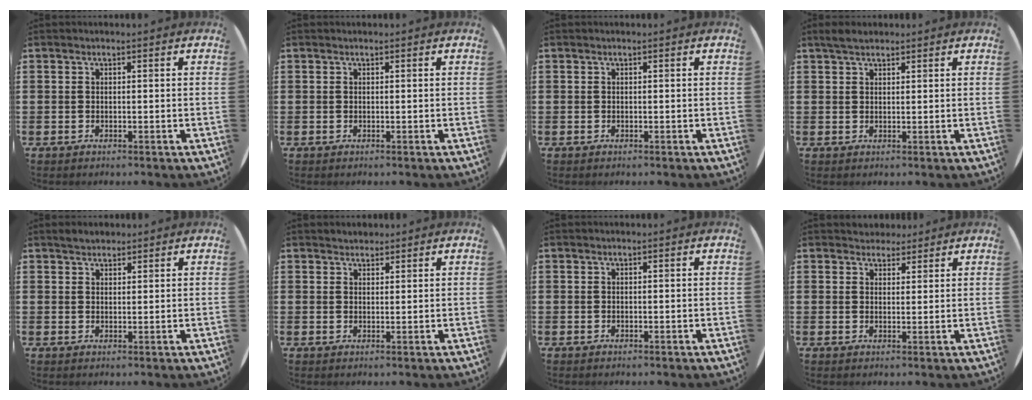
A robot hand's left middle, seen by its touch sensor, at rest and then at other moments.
{"total": 0.0}
{"total": 0.0}
{"total": 2.0, "force": [1.7, 0.6, 0.7], "torque": [-0.009, 0.003, 0.031]}
{"total": 1.7, "force": [1.6, 0.5, 0.3], "torque": [0.000, 0.002, 0.029]}
{"total": 1.4, "force": [1.4, 0.4, -0.1], "torque": [0.001, 0.004, 0.027]}
{"total": 0.0}
{"total": 2.6, "force": [2.5, 0.9, -0.1], "torque": [0.006, -0.004, 0.045]}